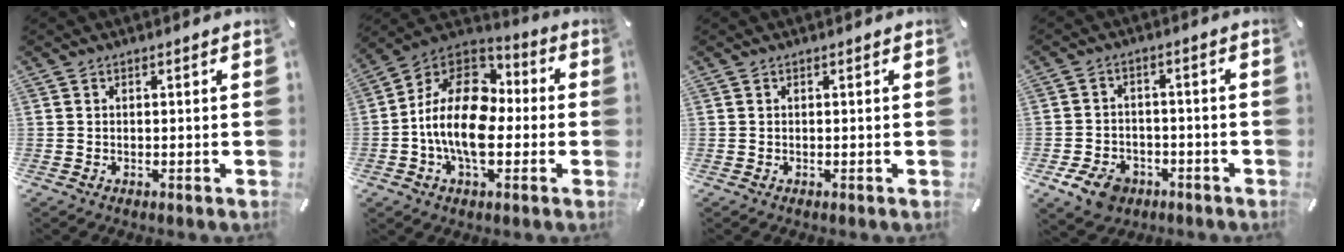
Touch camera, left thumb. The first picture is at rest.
{"total": 17.5, "force": [-3.4, 11.2, 13.0], "torque": [-0.272, 0.015, -0.062]}
{"total": 0.0}
{"total": 7.3, "force": [-4.2, 5.0, 3.1], "torque": [-0.068, 0.024, -0.080]}